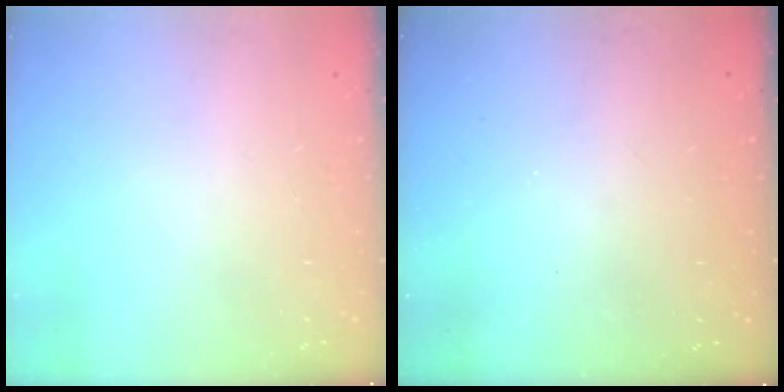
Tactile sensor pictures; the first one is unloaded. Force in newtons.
{"total": 3.3, "press": 3.3, "slide": 0.1}